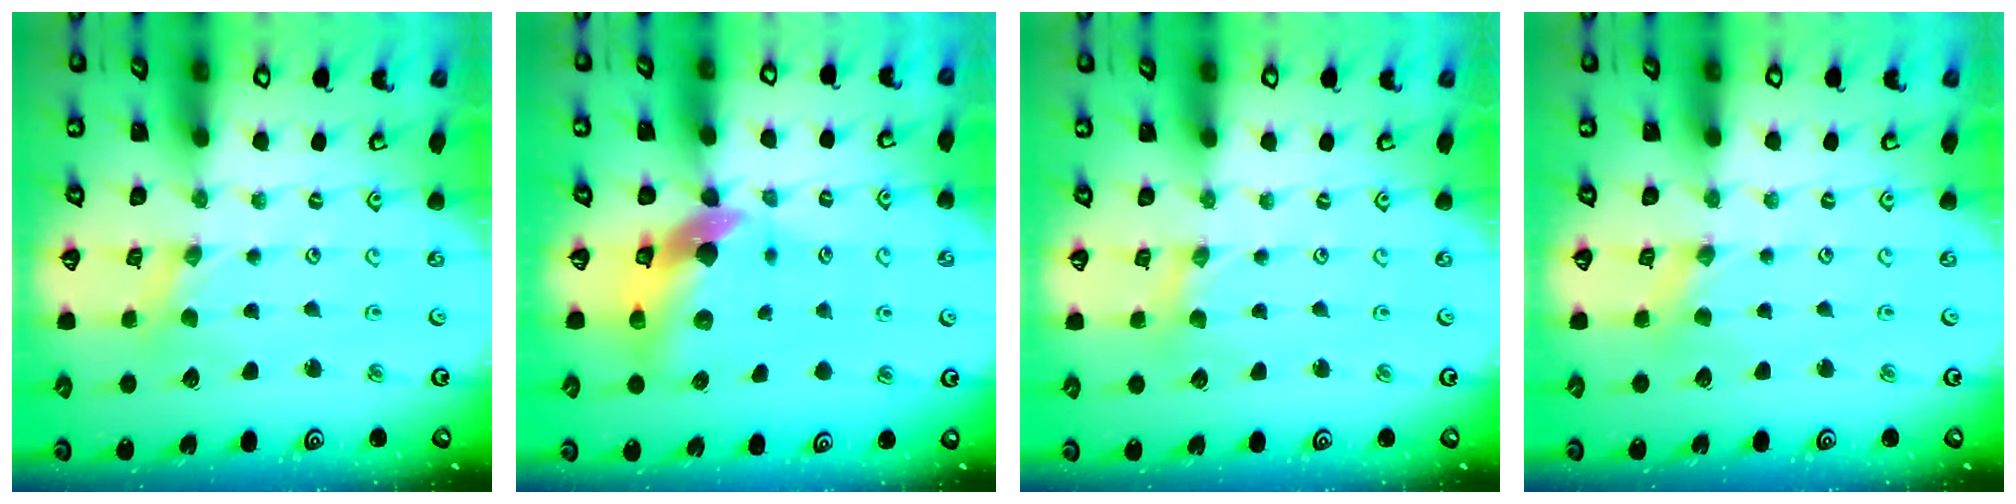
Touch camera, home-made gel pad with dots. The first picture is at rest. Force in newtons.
{"total": 11.1, "press": 11.0, "slide": 1.6}
{"total": 1.7, "press": 1.7, "slide": 0.2}
{"total": 2.1, "press": 2.1, "slide": 0.3}